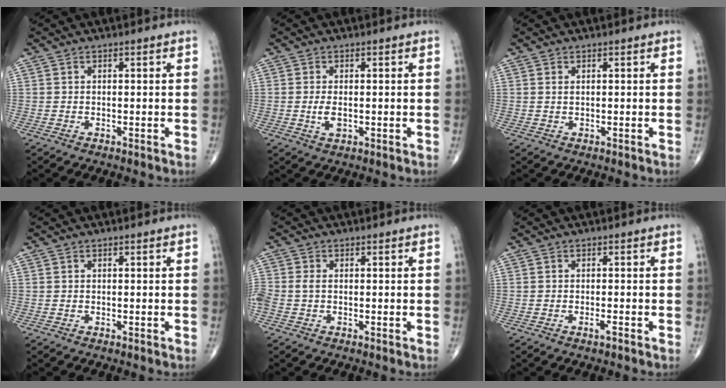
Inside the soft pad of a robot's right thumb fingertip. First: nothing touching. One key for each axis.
{"total": 2.7, "fx": -0.2, "fy": 1.3, "fz": 2.3, "tx": -0.050, "ty": -0.006, "tz": -0.005}
{"total": 0.6, "fx": 0.3, "fy": 0.3, "fz": 0.5, "tx": -0.011, "ty": 0.001, "tz": 0.006}
{"total": 0.0}
{"total": 2.4, "fx": -0.4, "fy": 1.5, "fz": 1.9, "tx": -0.055, "ty": 0.003, "tz": -0.010}
{"total": 1.2, "fx": -0.7, "fy": 0.2, "fz": 0.9, "tx": -0.018, "ty": 0.000, "tz": -0.014}